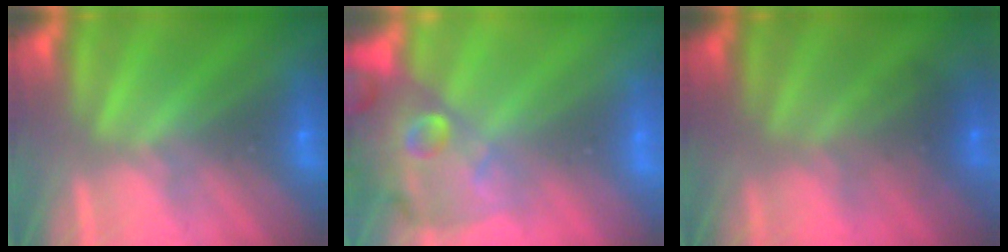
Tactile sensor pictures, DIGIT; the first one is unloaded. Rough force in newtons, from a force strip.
{"total": 10.0}
{"total": 7.1}